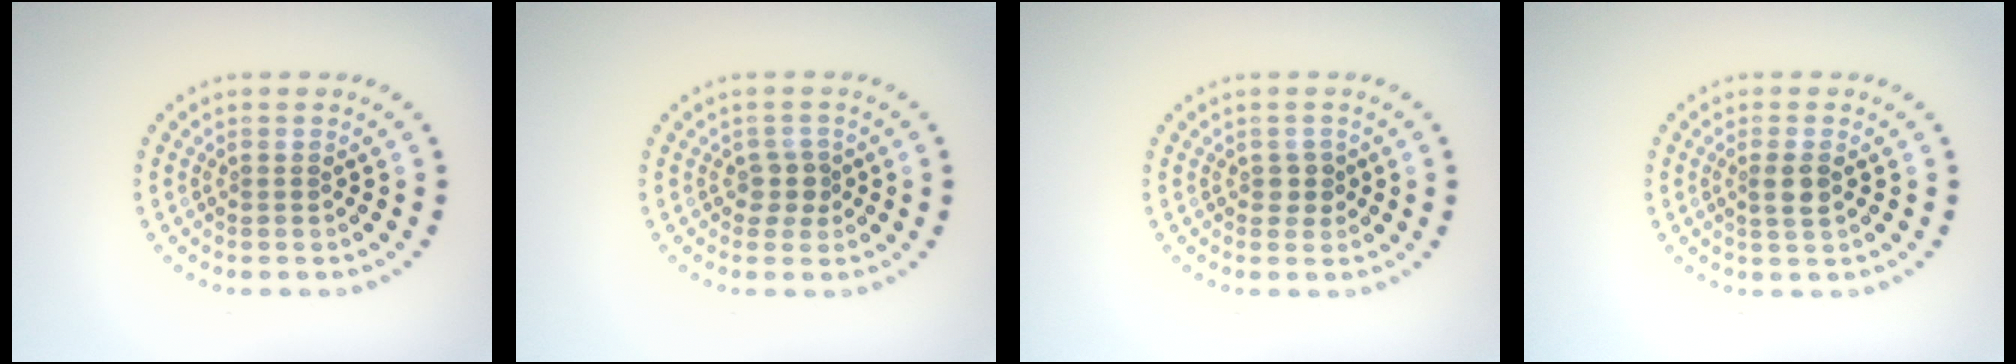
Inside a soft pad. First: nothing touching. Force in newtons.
{"total": 1.8, "press": 1.4, "slide": 1.1}
{"total": 1.1, "press": 1.1, "slide": 0.4}
{"total": 1.8, "press": 1.6, "slide": 0.7}